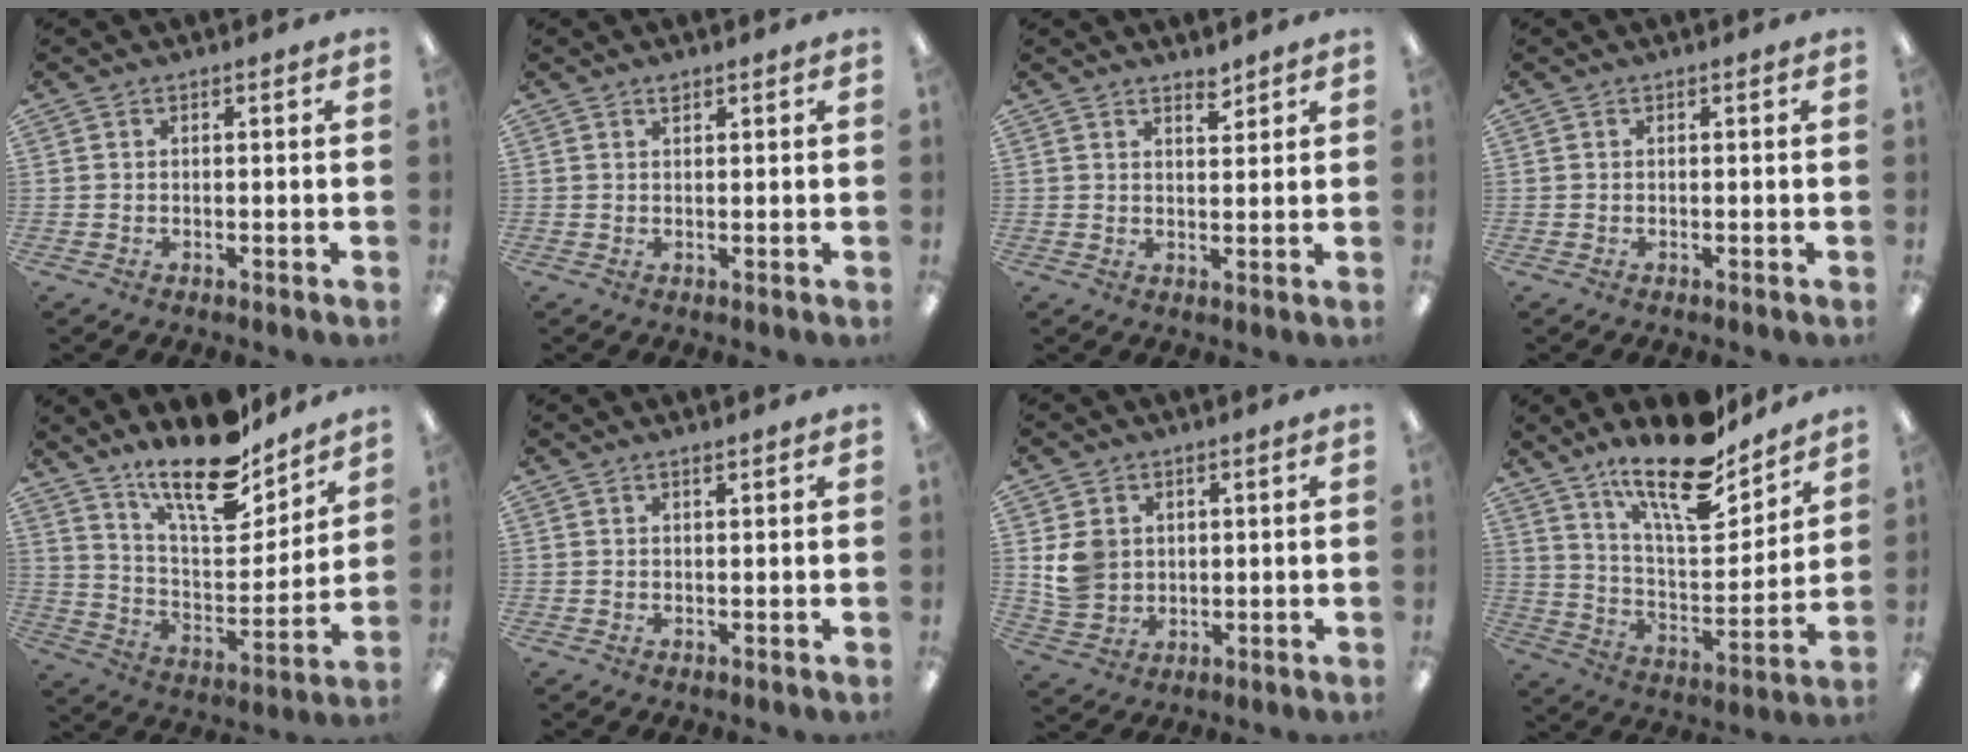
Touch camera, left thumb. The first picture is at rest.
{"total": 1.1, "force": [0.9, 0.3, 0.4], "torque": [-0.001, -0.004, 0.016]}
{"total": 3.0, "force": [2.7, 0.9, 0.9], "torque": [0.002, -0.022, 0.044]}
{"total": 0.0}
{"total": 18.1, "force": [14.6, 5.8, 9.1], "torque": [-0.156, -0.101, 0.250]}
{"total": 0.8, "force": [0.8, 0.1, 0.2], "torque": [-0.004, -0.001, 0.015]}
{"total": 7.0, "force": [1.9, 6.1, 2.7], "torque": [-0.046, 0.005, 0.038]}
{"total": 19.3, "force": [14.7, 6.3, 10.9], "torque": [-0.184, -0.095, 0.249]}